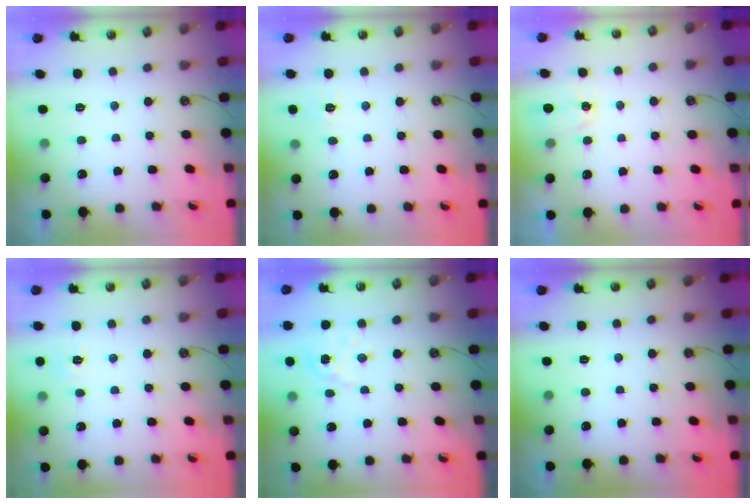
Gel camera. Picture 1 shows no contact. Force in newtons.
{"total": 5.5, "press": 5.5, "slide": 0.7}
{"total": 2.5, "press": 2.5, "slide": 0.4}
{"total": 5.9, "press": 5.8, "slide": 0.7}
{"total": 2.5, "press": 2.5, "slide": 0.2}
{"total": 0.0}